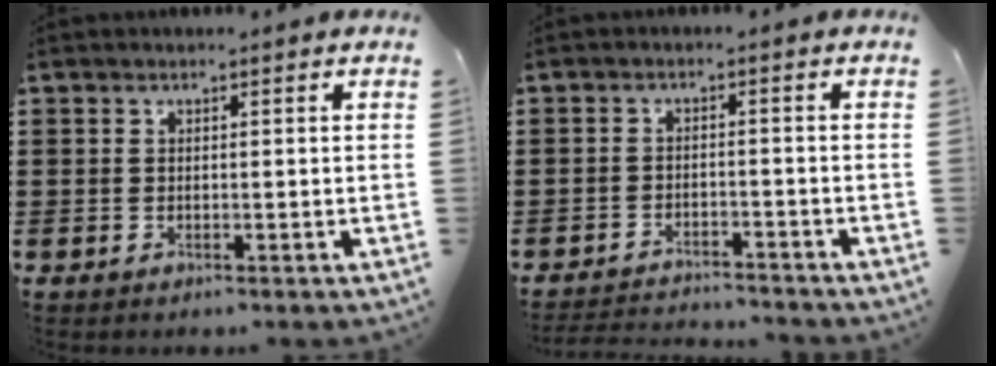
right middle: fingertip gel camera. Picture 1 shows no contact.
{"total": 2.9, "force": [-2.9, 0.1, 0.2], "torque": [-0.008, 0.001, -0.061]}